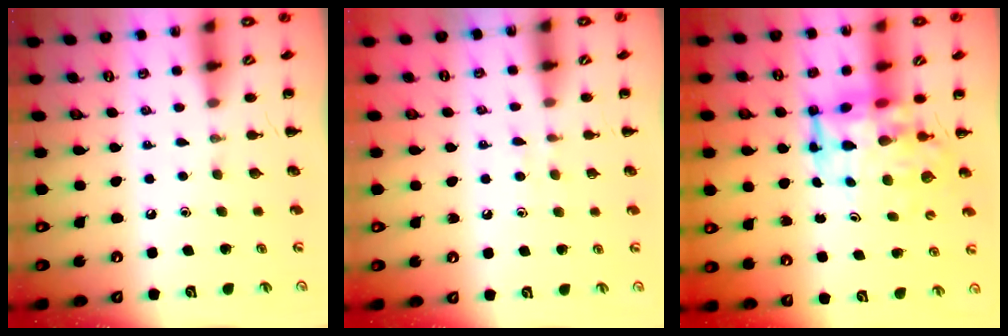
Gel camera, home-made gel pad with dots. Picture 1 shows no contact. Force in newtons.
{"total": 2.9, "press": 2.5, "slide": 1.4}
{"total": 10.4, "press": 9.9, "slide": 3.1}